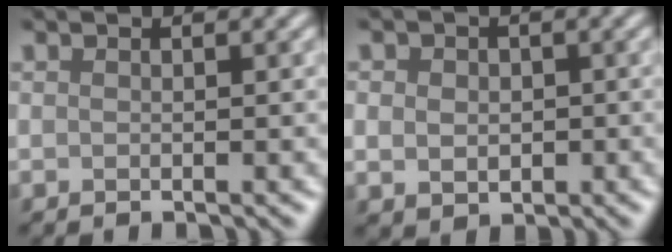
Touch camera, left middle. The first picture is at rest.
{"total": 3.3, "force": [0.3, 2.8, 1.7], "torque": [-0.021, 0.007, -0.009]}